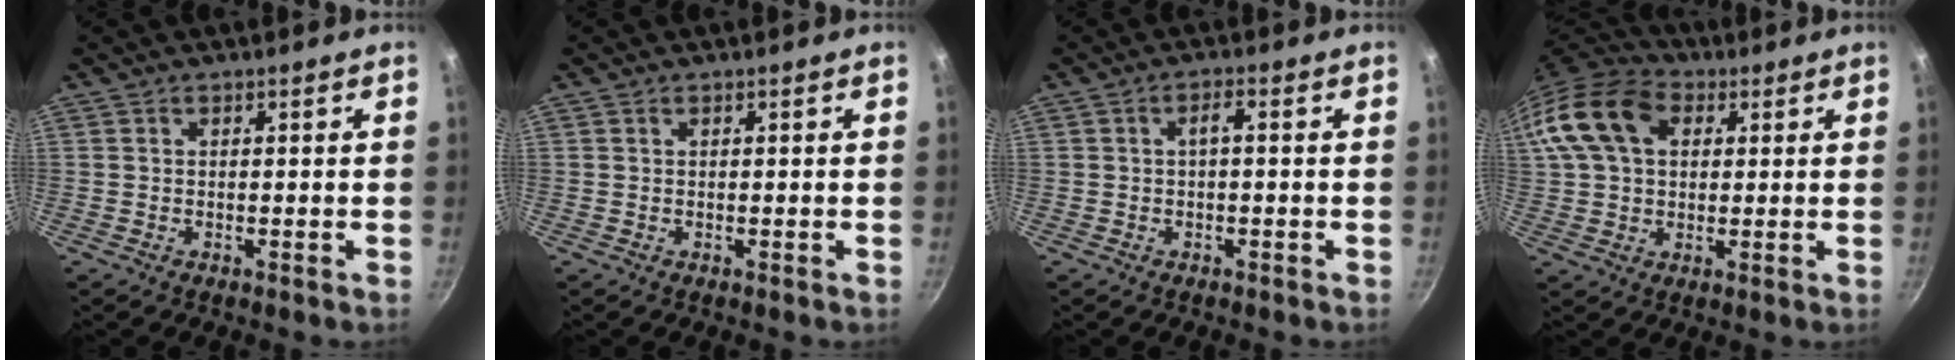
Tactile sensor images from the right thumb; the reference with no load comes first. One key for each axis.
{"total": 0.0}
{"total": 2.0, "fx": -0.2, "fy": 0.6, "fz": 1.9, "tx": -0.041, "ty": 0.015, "tz": -0.002}
{"total": 15.5, "fx": 4.4, "fy": 10.9, "fz": 10.2, "tx": -0.187, "ty": 0.022, "tz": 0.065}